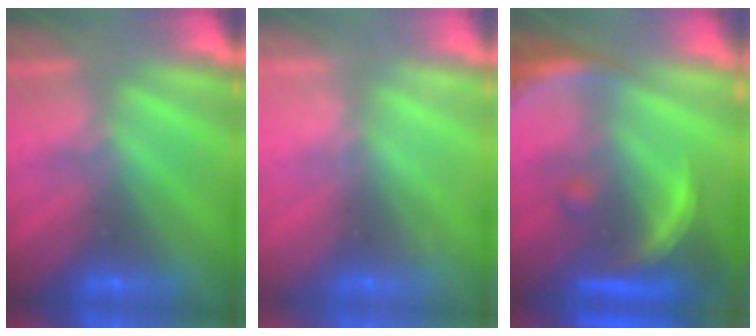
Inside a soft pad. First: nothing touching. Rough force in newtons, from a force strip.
{"total": 2.1}
{"total": 9.0}